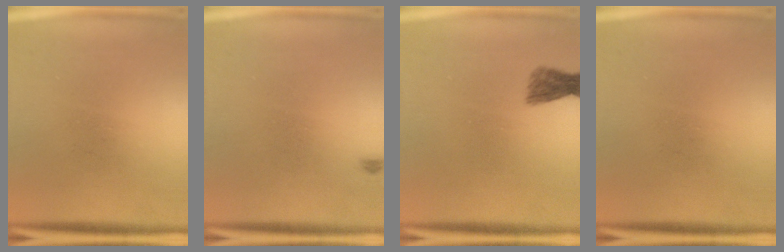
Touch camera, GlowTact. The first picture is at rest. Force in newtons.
{"total": 0.5}
{"total": 2.4}
{"total": 0.0}